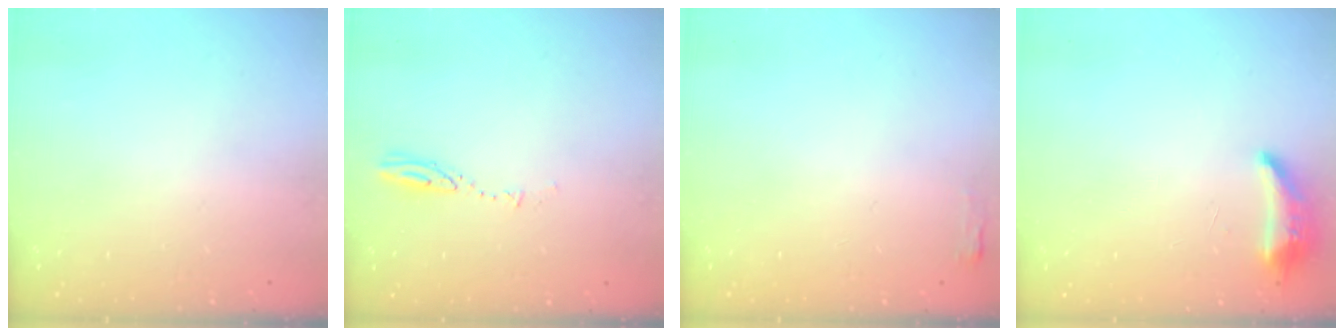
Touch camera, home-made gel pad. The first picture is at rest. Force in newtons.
{"total": 3.2, "press": 3.2, "slide": 0.3}
{"total": 2.7, "press": 2.6, "slide": 0.8}
{"total": 8.3, "press": 8.1, "slide": 1.5}